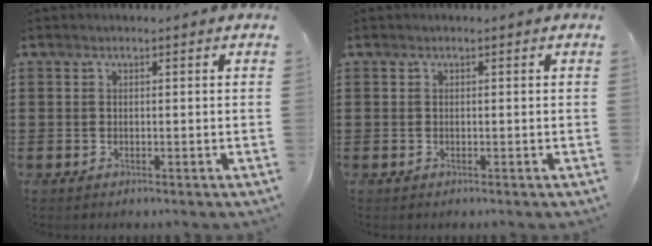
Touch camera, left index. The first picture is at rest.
{"total": 0.0}